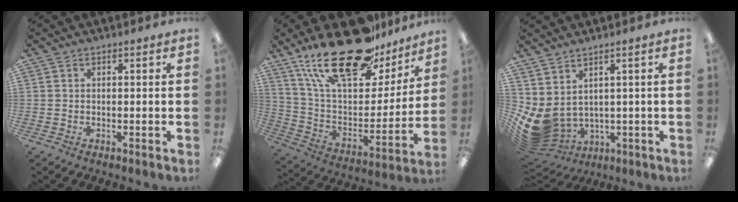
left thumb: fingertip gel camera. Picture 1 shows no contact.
{"total": 26.9, "force": [19.2, 11.1, 15.2], "torque": [-0.267, -0.114, 0.331]}
{"total": 6.7, "force": [0.7, 4.9, 4.5], "torque": [-0.122, -0.029, 0.021]}